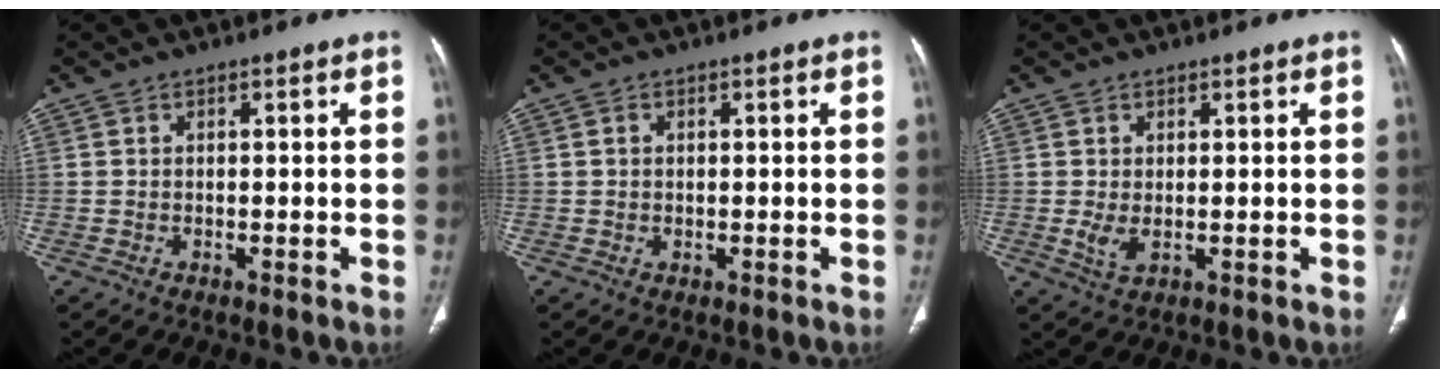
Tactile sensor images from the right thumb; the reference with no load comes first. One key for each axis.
{"total": 1.1, "fx": 0.3, "fy": 0.8, "fz": 0.6, "tx": -0.011, "ty": -0.002, "tz": 0.007}
{"total": 2.6, "fx": 0.1, "fy": 1.2, "fz": 2.3, "tx": -0.048, "ty": -0.009, "tz": 0.009}